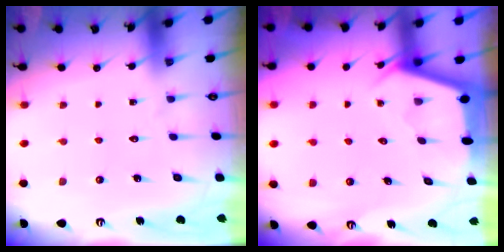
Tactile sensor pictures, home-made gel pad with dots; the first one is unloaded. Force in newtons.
{"total": 2.9, "press": 2.9, "slide": 0.3}